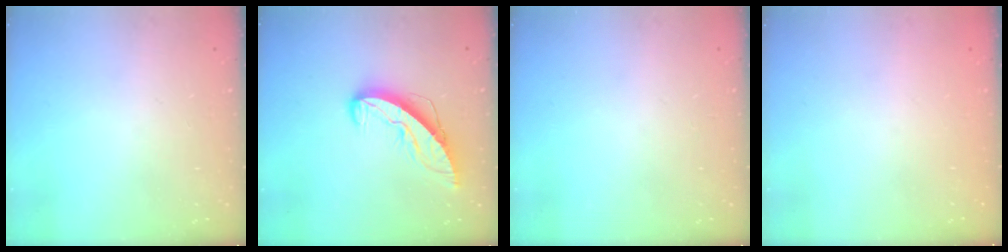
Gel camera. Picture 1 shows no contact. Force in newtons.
{"total": 8.8, "press": 8.7, "slide": 0.8}
{"total": 0.0}
{"total": 0.0}